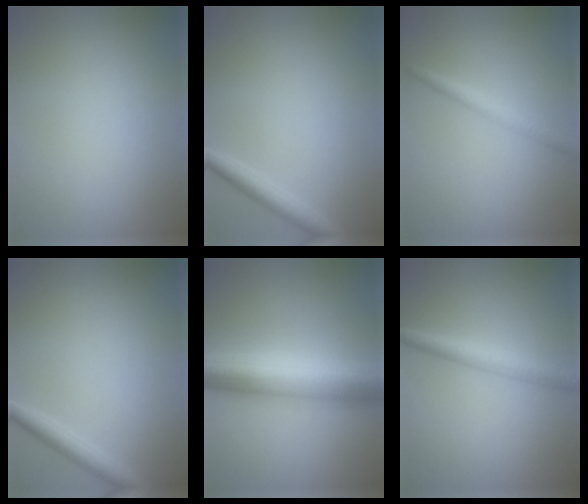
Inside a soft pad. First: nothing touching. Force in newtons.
{"total": 2.2, "press": 2.2, "slide": 0.1}
{"total": 1.9, "press": 1.9, "slide": 0.0}
{"total": 2.2, "press": 2.2, "slide": 0.1}
{"total": 9.5, "press": 9.5, "slide": 0.2}
{"total": 3.0, "press": 3.0, "slide": 0.0}